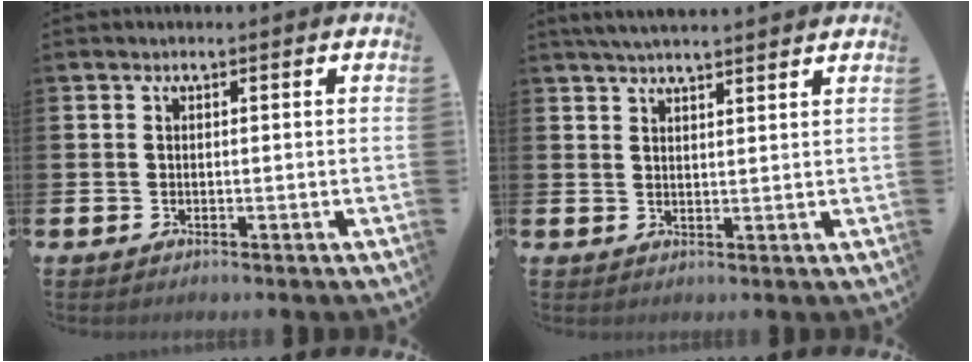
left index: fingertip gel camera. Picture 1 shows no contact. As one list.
[{"total": 3.6, "force": [3.5, -0.2, 0.8], "torque": [-0.017, -0.010, 0.063]}]